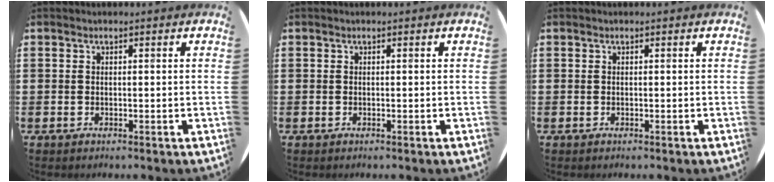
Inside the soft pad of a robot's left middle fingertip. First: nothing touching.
{"total": 0.0}
{"total": 0.0}